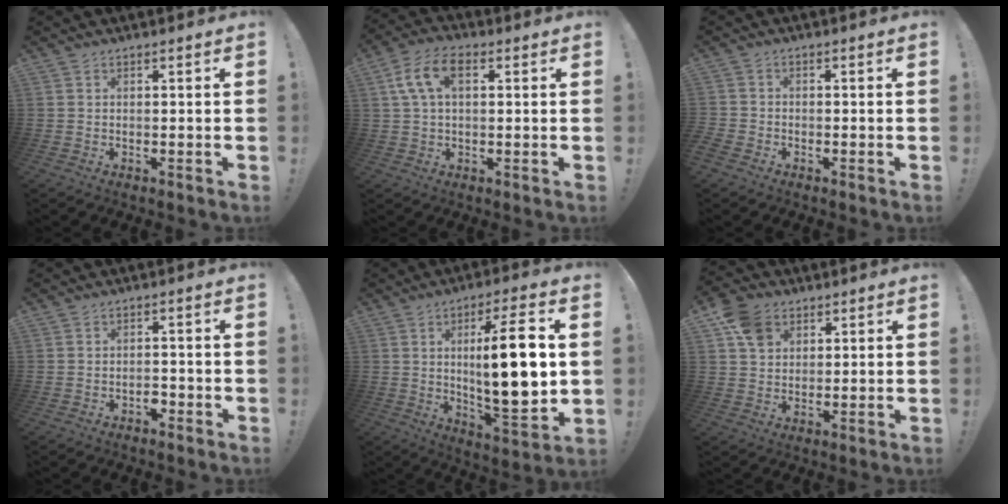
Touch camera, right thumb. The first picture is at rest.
{"total": 9.7, "force": [2.4, 5.8, 7.3], "torque": [-0.151, 0.013, 0.047]}
{"total": 2.3, "force": [-1.8, 1.4, 0.5], "torque": [-0.011, 0.007, -0.034]}
{"total": 1.9, "force": [-1.4, 0.8, 1.0], "torque": [-0.020, 0.003, -0.023]}
{"total": 18.4, "force": [2.6, 4.4, 17.7], "torque": [-0.291, -0.014, 0.030]}
{"total": 8.4, "force": [4.0, 6.4, 3.7], "torque": [-0.060, -0.005, 0.083]}